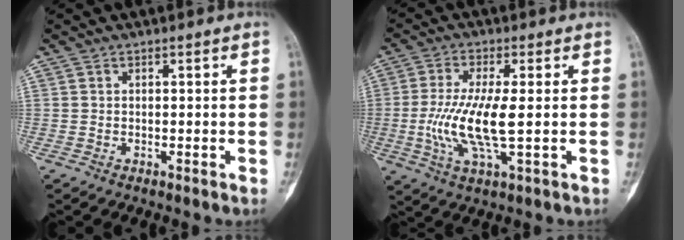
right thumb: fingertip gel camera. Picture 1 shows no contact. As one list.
[{"total": 10.8, "force": [-0.7, 2.8, 10.4], "torque": [-0.236, -0.006, -0.014]}]